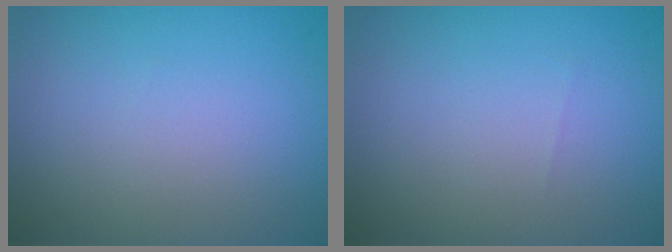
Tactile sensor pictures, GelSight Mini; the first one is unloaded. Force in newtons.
{"total": 0.0}